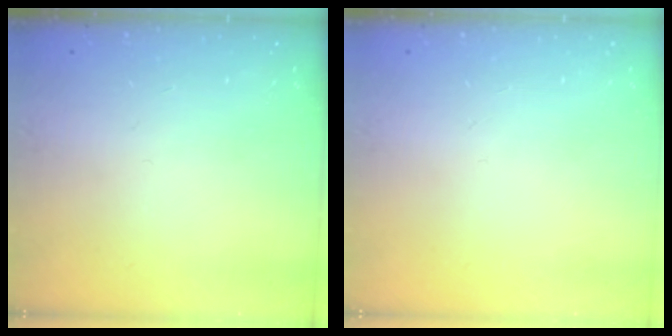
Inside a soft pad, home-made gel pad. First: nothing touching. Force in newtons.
{"total": 0.0}